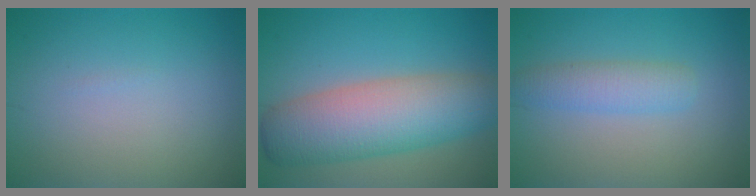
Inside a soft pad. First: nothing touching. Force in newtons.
{"total": 8.9, "press": 8.9, "slide": 0.4}
{"total": 2.8, "press": 2.8, "slide": 0.1}